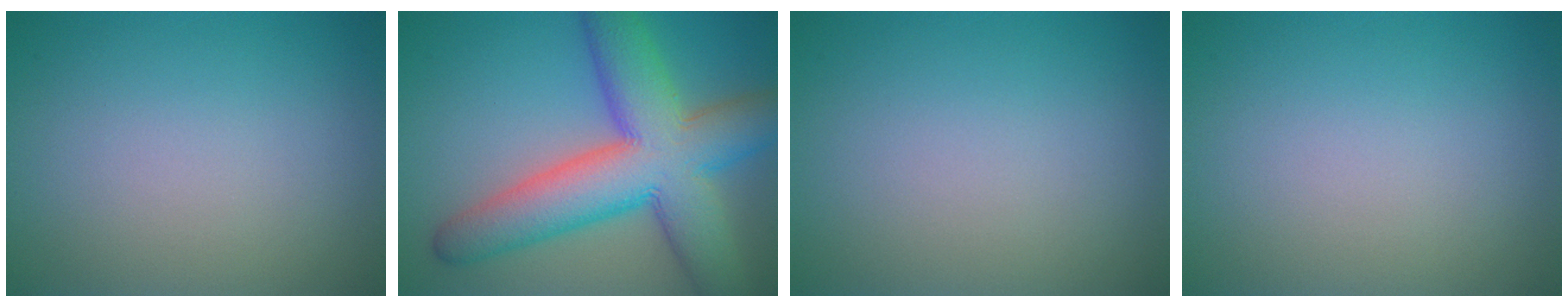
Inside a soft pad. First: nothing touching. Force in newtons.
{"total": 11.6, "press": 11.6, "slide": 0.4}
{"total": 0.0}
{"total": 0.0}